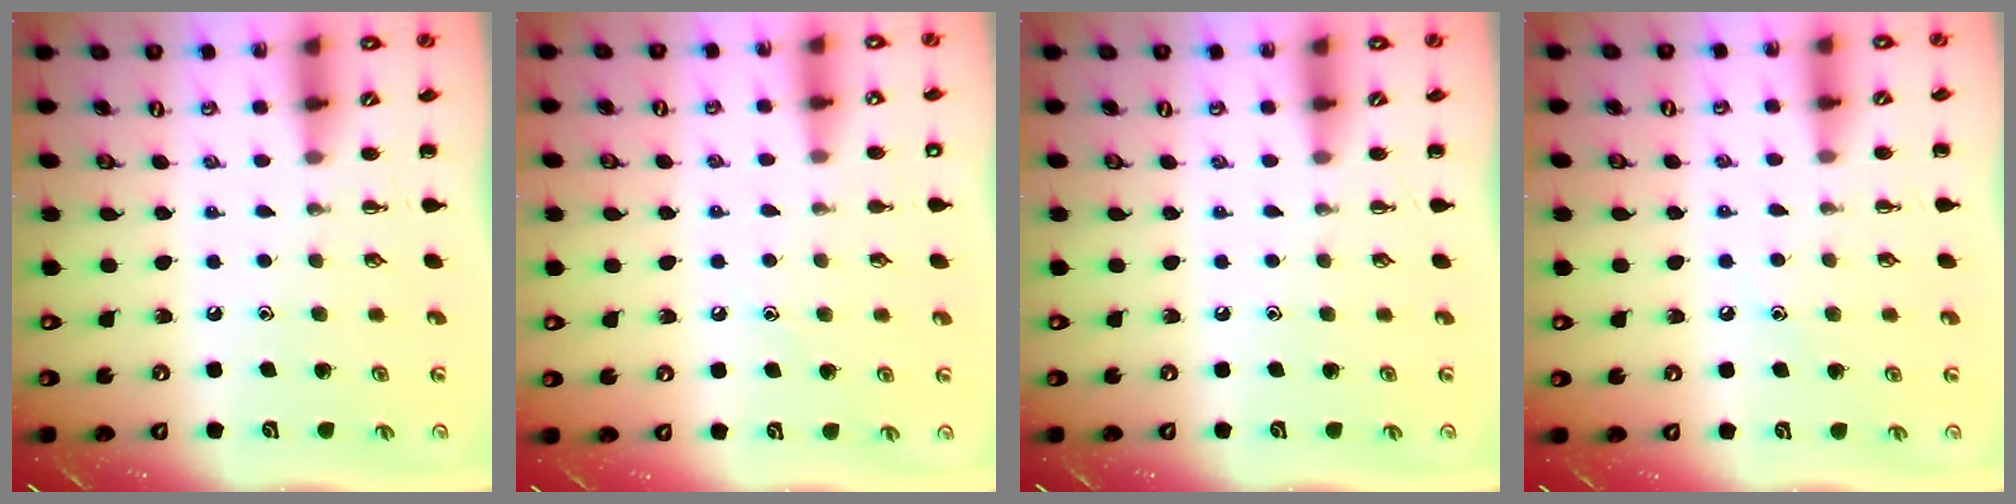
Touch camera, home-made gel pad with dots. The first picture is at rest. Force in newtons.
{"total": 5.3, "press": 5.1, "slide": 1.4}
{"total": 0.0}
{"total": 6.2, "press": 5.9, "slide": 1.8}